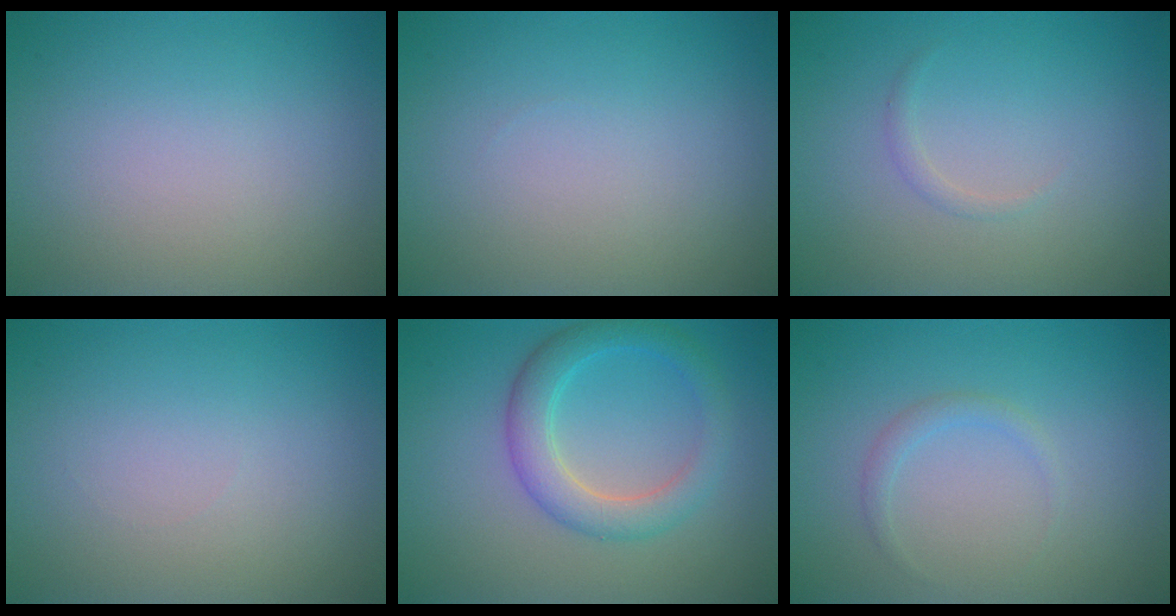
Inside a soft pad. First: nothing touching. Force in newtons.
{"total": 0.0}
{"total": 0.7, "press": 0.7, "slide": 0.1}
{"total": 0.0}
{"total": 3.9, "press": 3.9, "slide": 0.2}
{"total": 1.0, "press": 1.0, "slide": 0.1}